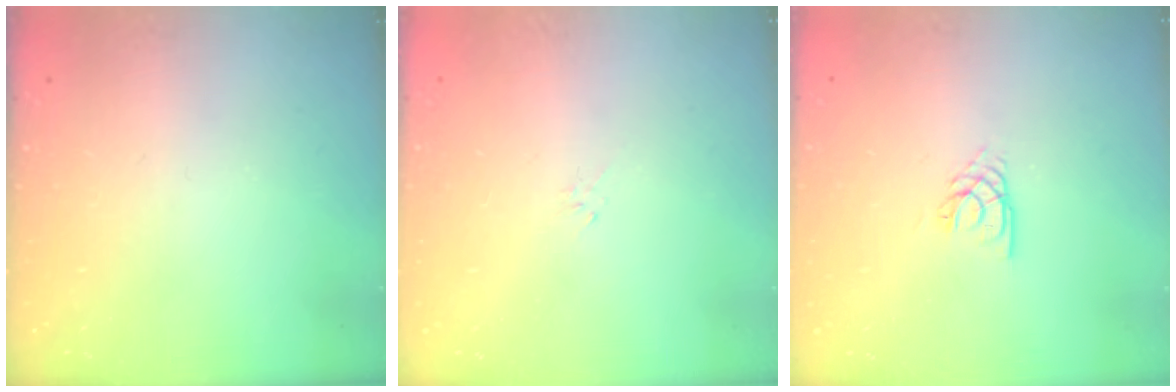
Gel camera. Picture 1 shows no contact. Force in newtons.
{"total": 0.7, "press": 0.5, "slide": 0.4}
{"total": 2.1, "press": 2.1, "slide": 0.2}